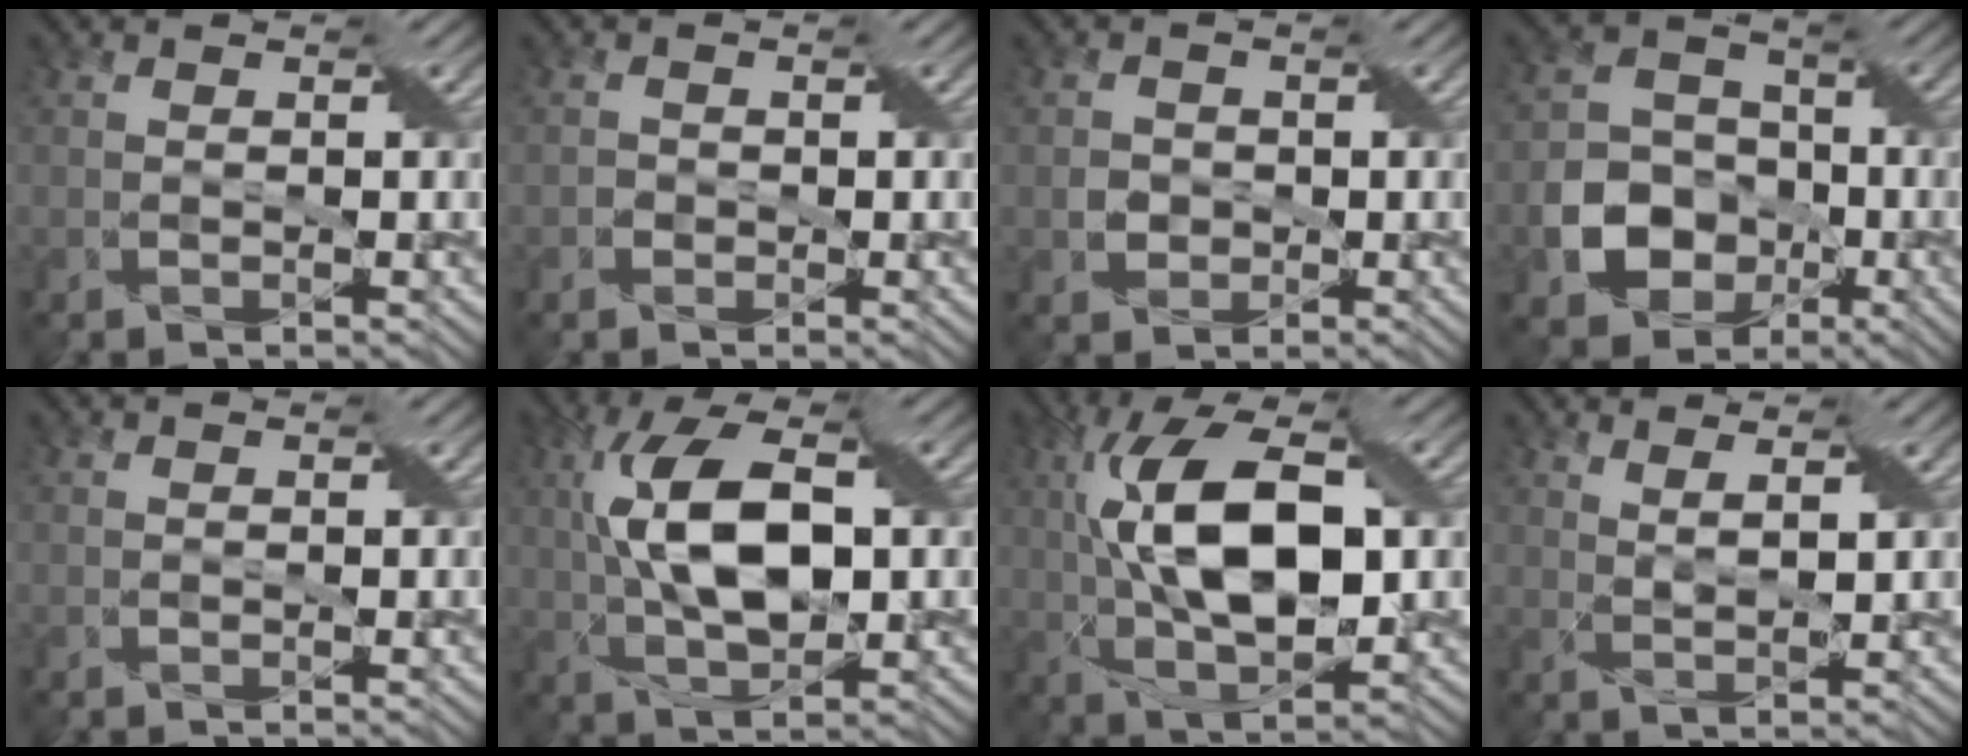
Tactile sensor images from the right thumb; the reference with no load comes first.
{"total": 0.9, "force": [-0.4, 0.8, -0.1], "torque": [0.004, -0.004, -0.007]}
{"total": 2.0, "force": [-0.4, 2.0, 0.3], "torque": [-0.006, -0.006, -0.007]}
{"total": 9.3, "force": [-3.3, 7.8, 3.7], "torque": [-0.084, -0.020, -0.075]}
{"total": 0.0}
{"total": 11.1, "force": [1.1, 5.3, 9.7], "torque": [-0.193, 0.013, 0.021]}
{"total": 13.8, "force": [1.3, 6.6, 12.0], "torque": [-0.233, 0.013, 0.023]}
{"total": 3.2, "force": [2.2, 0.5, 2.2], "torque": [-0.034, -0.007, 0.045]}